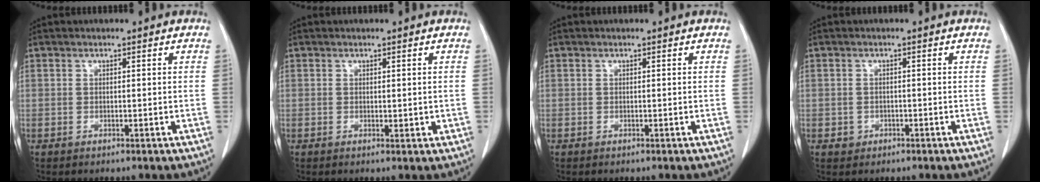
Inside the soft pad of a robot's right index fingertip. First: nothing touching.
{"total": 1.2, "force": [0.1, 0.6, 1.1], "torque": [-0.011, -0.004, 0.005]}
{"total": 0.0}
{"total": 1.2, "force": [-0.4, 1.1, 0.1], "torque": [0.000, 0.006, -0.003]}